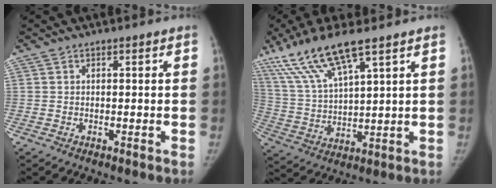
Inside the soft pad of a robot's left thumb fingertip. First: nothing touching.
{"total": 14.0, "force": [9.4, 2.8, 10.0], "torque": [-0.209, -0.032, 0.196]}